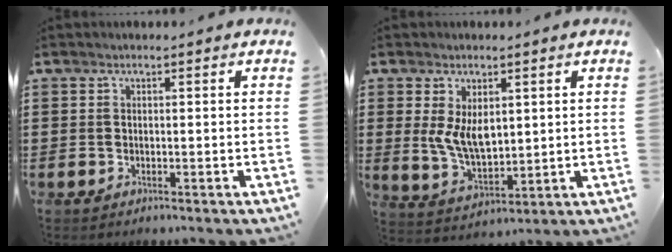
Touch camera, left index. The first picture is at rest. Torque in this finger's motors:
{"motor_torque": [0.77, -0.24, 0.68, 0.15]}